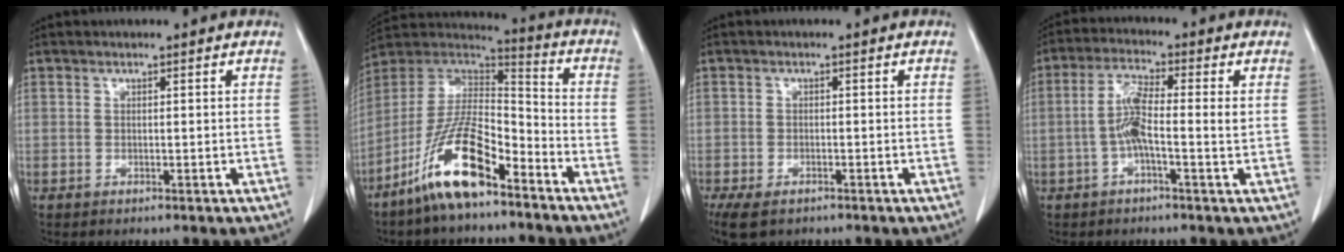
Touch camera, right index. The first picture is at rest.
{"total": 14.6, "force": [-9.3, 3.6, 10.6], "torque": [-0.208, 0.006, -0.172]}
{"total": 6.3, "force": [-4.2, 3.3, 3.3], "torque": [-0.071, -0.012, -0.066]}
{"total": 5.9, "force": [-0.6, 0.5, 5.9], "torque": [-0.117, 0.011, -0.018]}